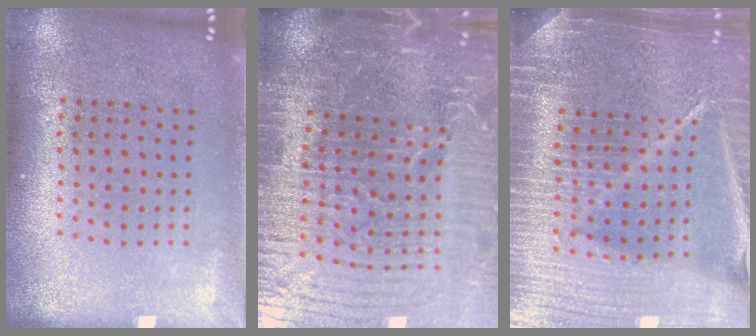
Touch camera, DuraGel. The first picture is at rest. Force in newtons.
{"total": 7.1, "press": 6.2, "slide": 3.6}
{"total": 5.8, "press": 5.0, "slide": 2.8}